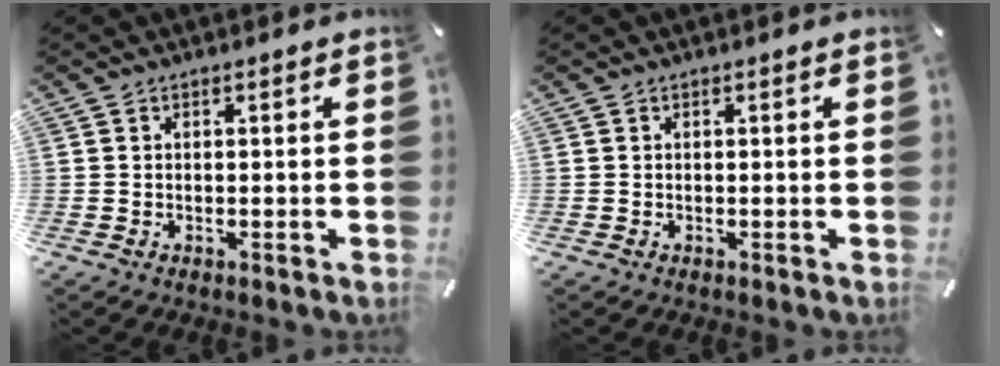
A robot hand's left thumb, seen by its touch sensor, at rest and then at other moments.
{"total": 0.0}